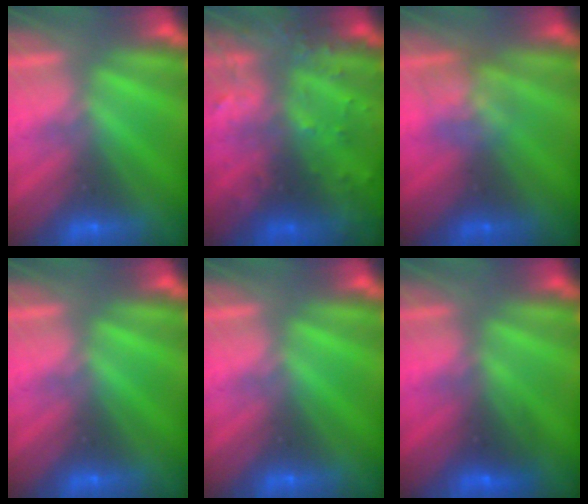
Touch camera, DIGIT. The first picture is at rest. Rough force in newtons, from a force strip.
{"total": 7.4}
{"total": 2.8}
{"total": 0.0}
{"total": 0.0}
{"total": 2.6}